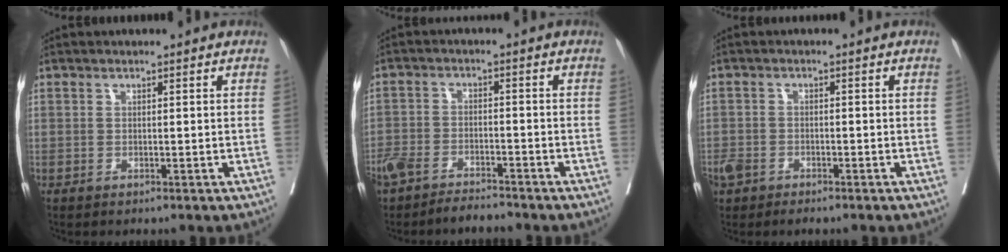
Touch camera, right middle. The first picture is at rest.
{"total": 7.5, "force": [-6.7, 2.1, 2.7], "torque": [-0.051, -0.003, -0.117]}
{"total": 3.5, "force": [-2.5, 1.9, 1.5], "torque": [-0.032, -0.002, -0.044]}